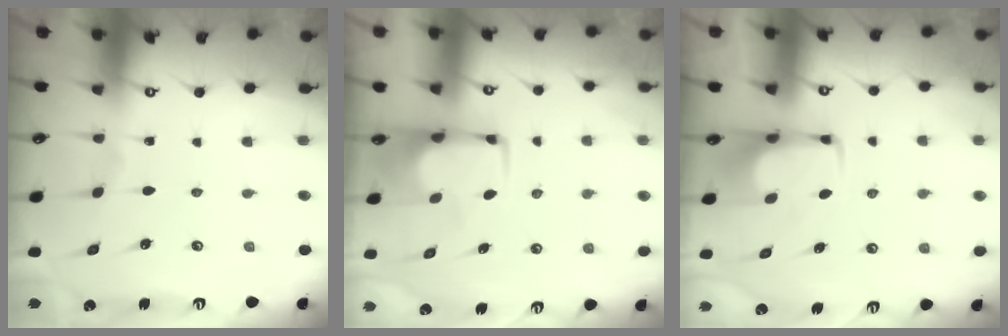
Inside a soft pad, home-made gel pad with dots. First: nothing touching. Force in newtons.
{"total": 0.6, "press": 0.6, "slide": 0.2}
{"total": 1.5, "press": 1.4, "slide": 0.5}